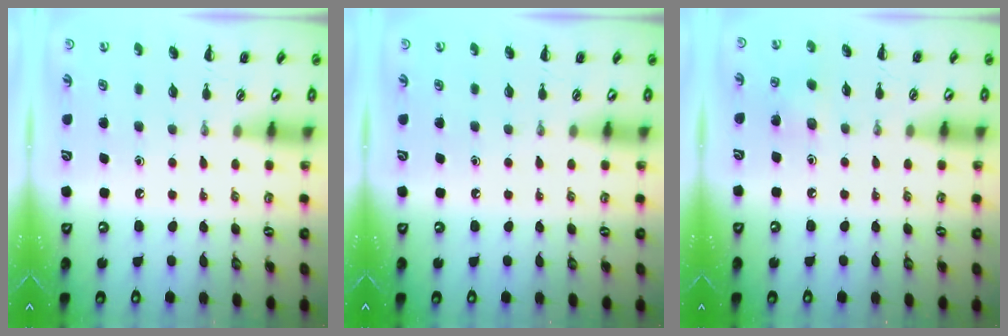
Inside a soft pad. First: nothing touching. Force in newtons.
{"total": 0.0}
{"total": 4.3, "press": 4.1, "slide": 1.2}